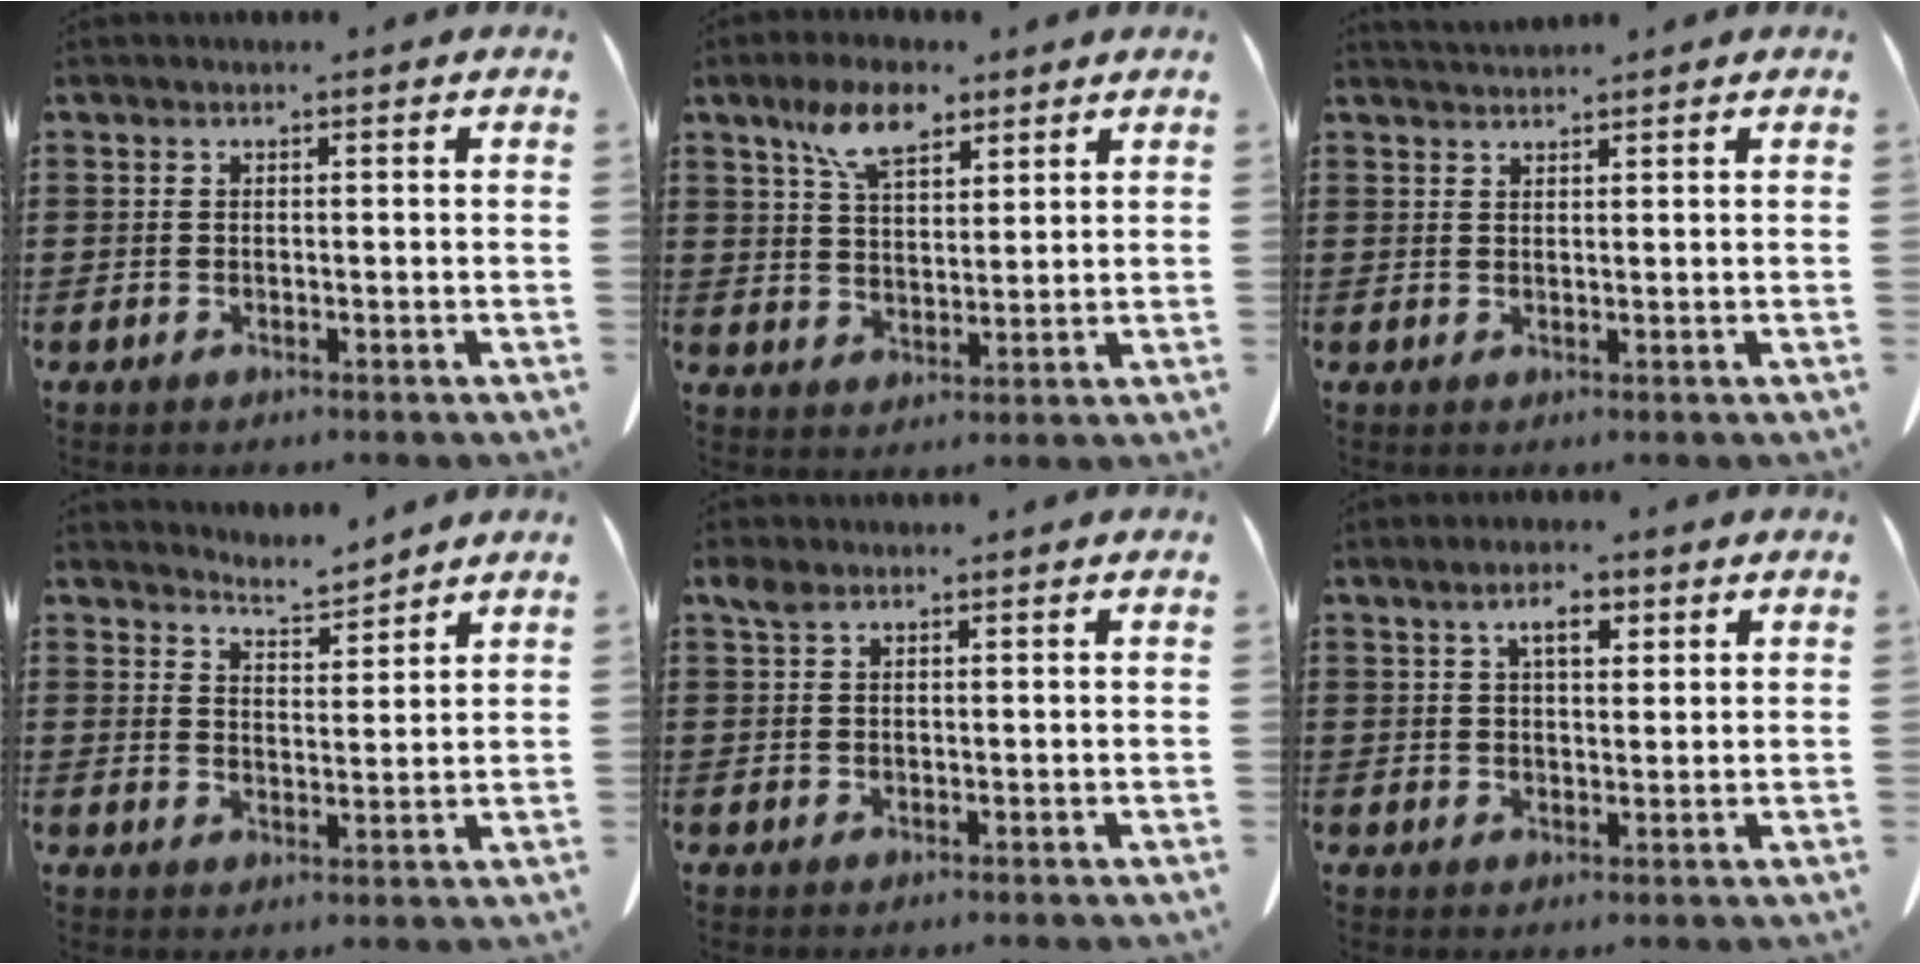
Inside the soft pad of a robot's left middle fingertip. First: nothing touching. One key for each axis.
{"total": 7.9, "fx": 5.2, "fy": 3.6, "fz": 4.8, "tx": -0.101, "ty": 0.003, "tz": 0.093}
{"total": 1.4, "fx": 1.4, "fy": 0.1, "fz": 0.2, "tx": -0.007, "ty": 0.000, "tz": 0.028}
{"total": 4.2, "fx": 4.2, "fy": -0.1, "fz": -0.1, "tx": -0.012, "ty": -0.024, "tz": 0.075}
{"total": 2.0, "fx": 1.3, "fy": 0.9, "fz": 1.2, "tx": -0.031, "ty": 0.003, "tz": 0.024}
{"total": 4.2, "fx": 2.3, "fy": 1.7, "fz": 3.1, "tx": -0.051, "ty": 0.004, "tz": 0.034}